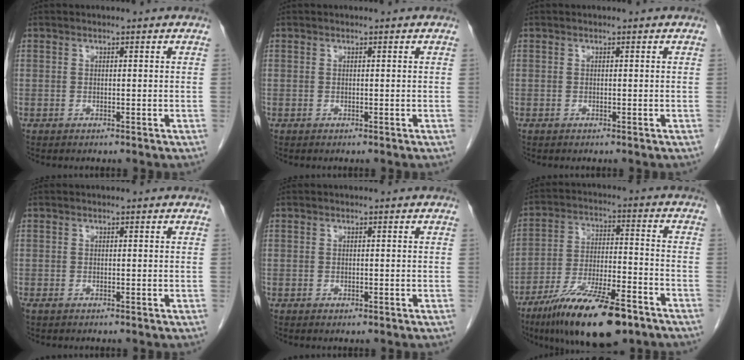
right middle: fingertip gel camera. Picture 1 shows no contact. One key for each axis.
{"total": 0.0}
{"total": 0.0}
{"total": 0.6, "fx": -0.4, "fy": 0.3, "fz": 0.3, "tx": -0.012, "ty": -0.001, "tz": -0.005}
{"total": 0.6, "fx": -0.4, "fy": 0.3, "fz": 0.4, "tx": -0.008, "ty": 0.000, "tz": -0.003}
{"total": 17.0, "fx": -11.5, "fy": 3.7, "fz": 12.0, "tx": -0.204, "ty": -0.024, "tz": -0.199}